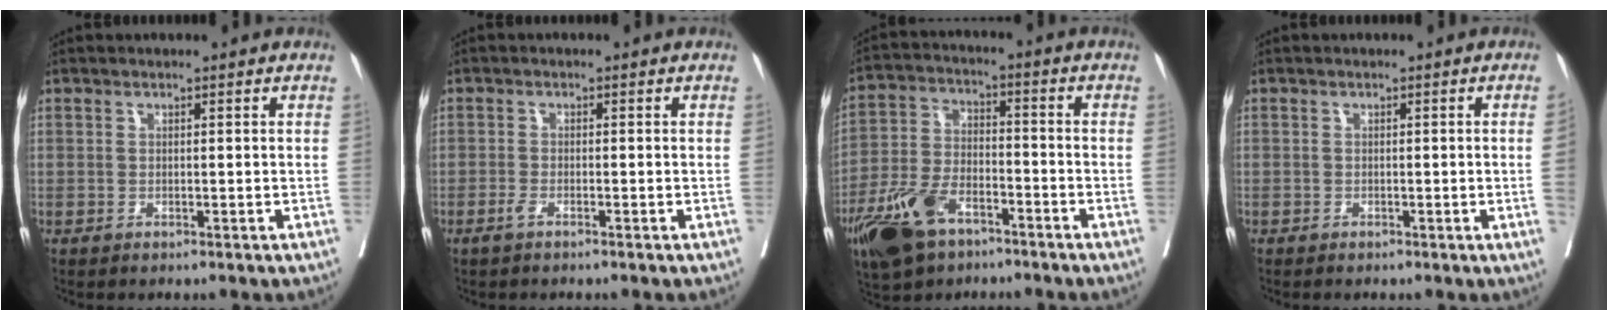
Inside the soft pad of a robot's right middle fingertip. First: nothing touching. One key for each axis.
{"total": 1.4, "fx": -0.9, "fy": 0.2, "fz": 1.0, "tx": -0.024, "ty": -0.002, "tz": -0.022}
{"total": 11.8, "fx": -7.3, "fy": 5.5, "fz": 7.6, "tx": -0.164, "ty": -0.009, "tz": -0.138}
{"total": 1.2, "fx": -0.2, "fy": -0.4, "fz": 1.1, "tx": -0.012, "ty": -0.001, "tz": -0.003}